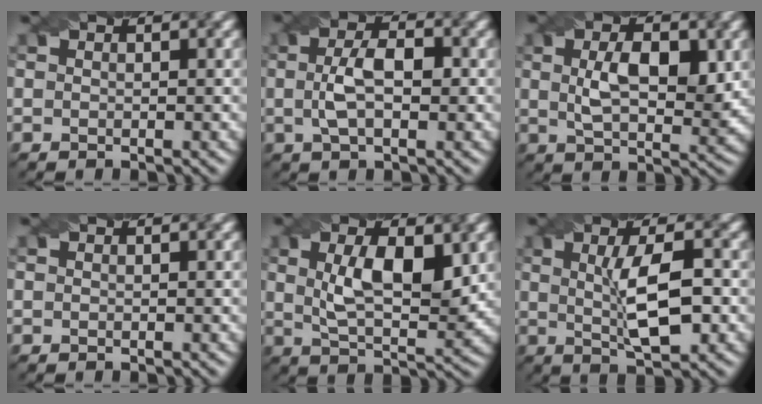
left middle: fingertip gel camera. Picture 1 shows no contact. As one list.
[{"total": 4.3, "force": [0.1, 1.9, 3.8], "torque": [-0.078, 0.005, -0.002]}, {"total": 5.7, "force": [1.1, 2.7, 4.9], "torque": [-0.092, -0.001, 0.023]}, {"total": 0.0}, {"total": 7.2, "force": [1.7, 2.8, 6.5], "torque": [-0.118, -0.001, 0.034]}, {"total": 6.1, "force": [0.3, 1.6, 5.9], "torque": [-0.097, 0.004, 0.007]}]